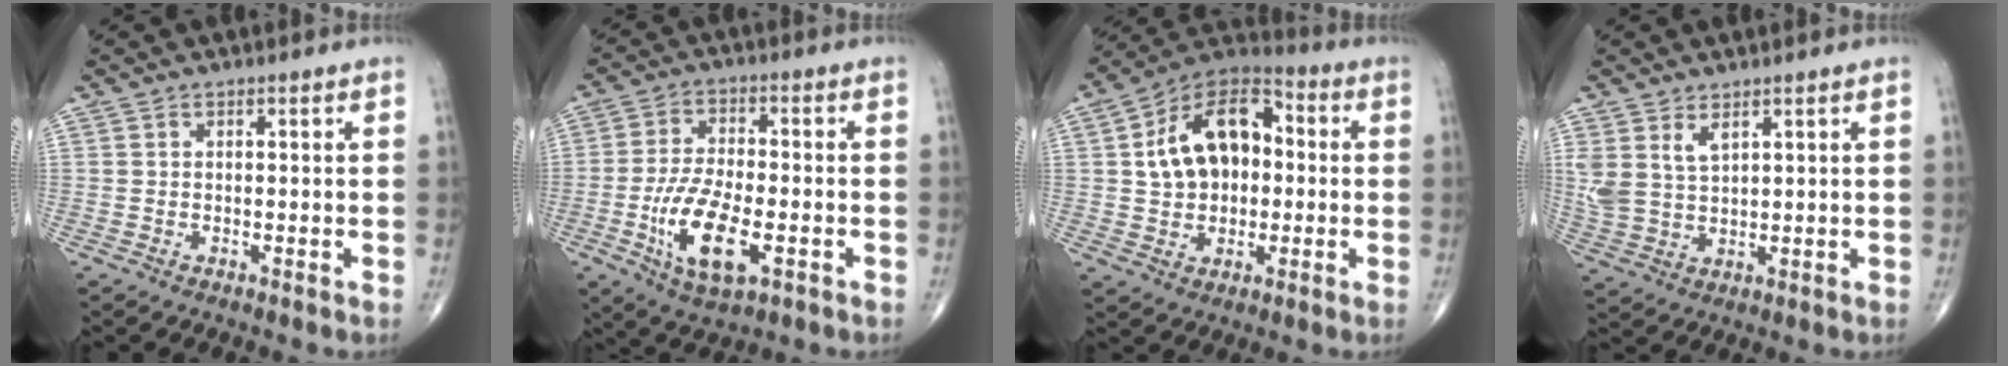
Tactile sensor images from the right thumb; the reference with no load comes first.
{"total": 12.5, "force": [-3.9, 5.3, 10.6], "torque": [-0.202, 0.005, -0.068]}
{"total": 16.5, "force": [1.7, 11.0, 12.1], "torque": [-0.166, 0.030, 0.019]}
{"total": 5.5, "force": [3.0, 2.7, 3.8], "torque": [-0.077, -0.014, 0.072]}